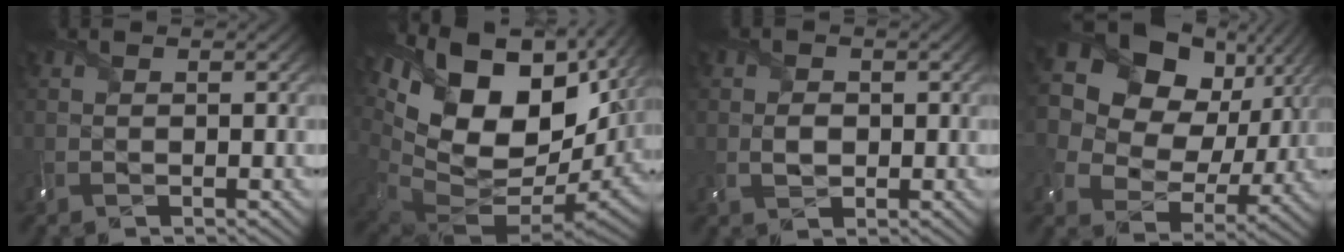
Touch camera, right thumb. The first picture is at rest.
{"total": 19.6, "force": [5.7, 12.0, 14.4], "torque": [-0.289, -0.035, 0.145]}
{"total": 2.2, "force": [-0.1, 1.7, 1.3], "torque": [-0.029, -0.005, -0.003]}
{"total": 20.4, "force": [8.4, 15.2, 10.6], "torque": [-0.281, 0.072, 0.153]}